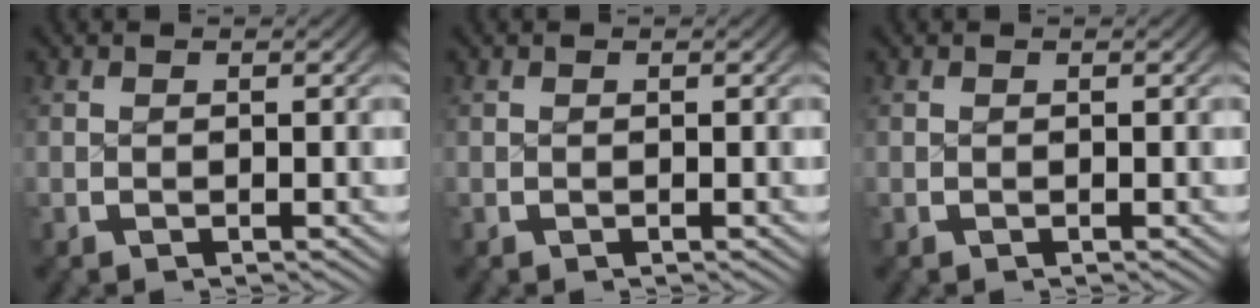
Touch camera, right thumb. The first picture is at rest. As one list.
[{"total": 0.0}, {"total": 0.0}]